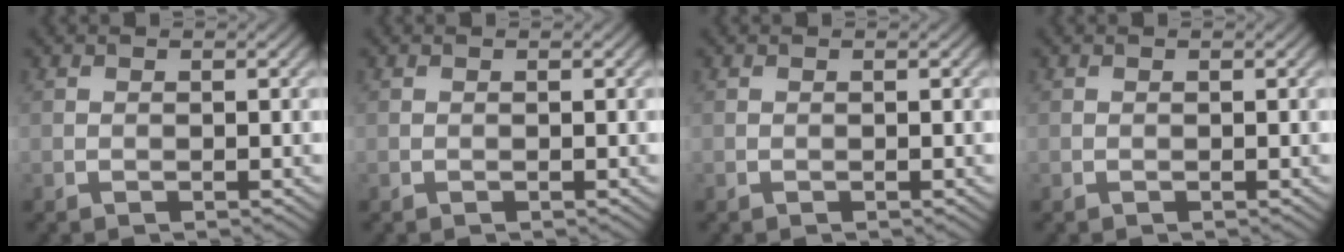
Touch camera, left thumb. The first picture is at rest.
{"total": 0.0}
{"total": 0.0}
{"total": 0.0}